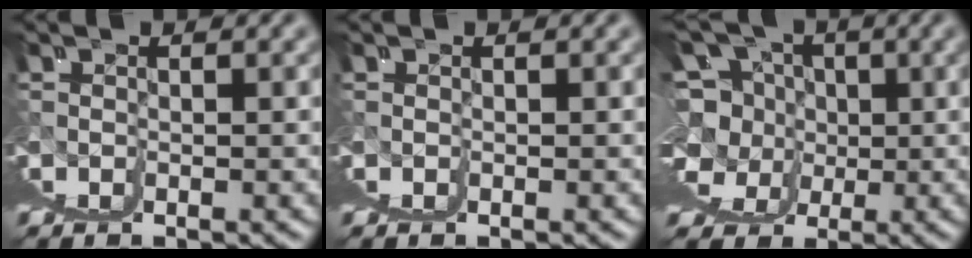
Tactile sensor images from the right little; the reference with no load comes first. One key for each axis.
{"total": 0.0}
{"total": 11.4, "fx": 3.4, "fy": 8.6, "fz": 6.6, "tx": -0.095, "ty": -0.017, "tz": 0.055}